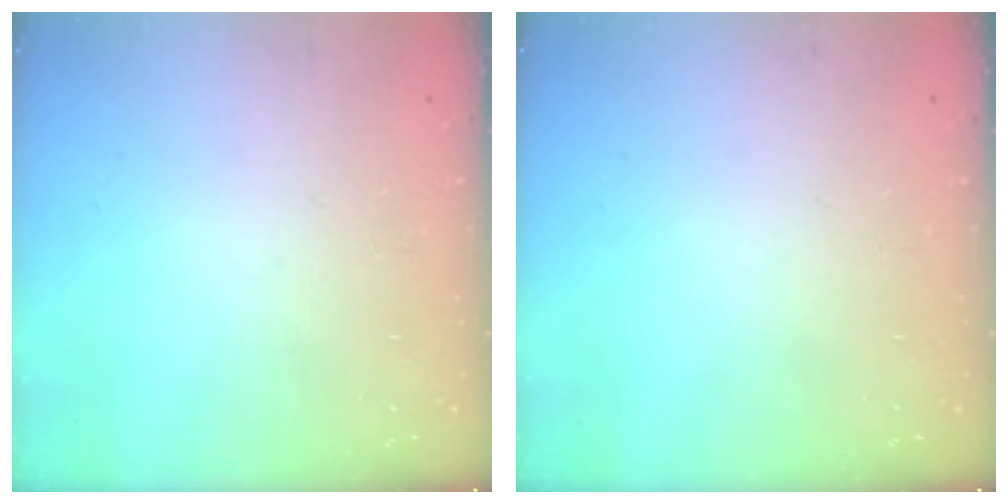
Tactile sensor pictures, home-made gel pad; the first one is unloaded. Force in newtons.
{"total": 0.0}